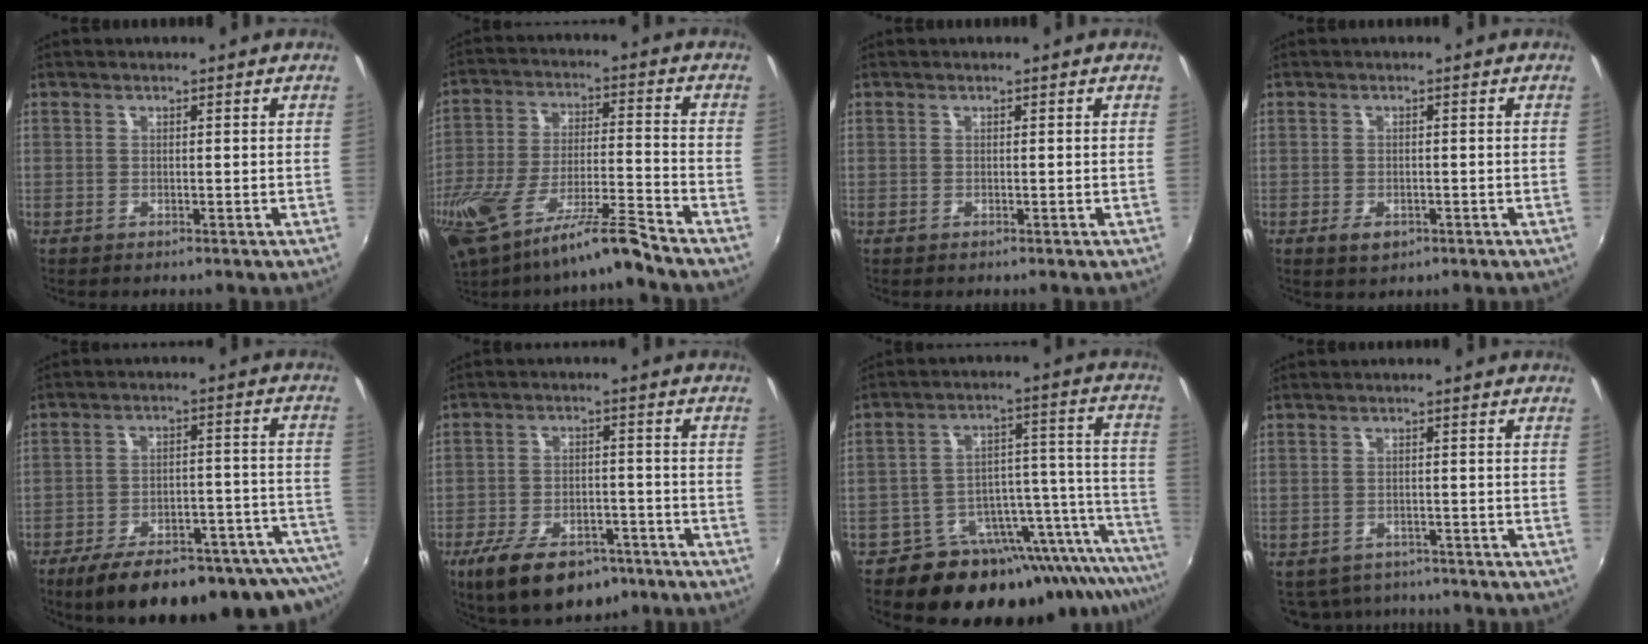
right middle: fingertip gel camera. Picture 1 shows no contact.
{"total": 16.4, "force": [-12.8, 0.9, 10.3], "torque": [-0.216, -0.032, -0.229]}
{"total": 0.0}
{"total": 2.6, "force": [-1.3, 1.6, 1.7], "torque": [-0.032, -0.005, -0.018]}
{"total": 24.9, "force": [-20.5, 5.7, 12.9], "torque": [-0.171, -0.029, -0.274]}
{"total": 15.5, "force": [-10.0, 7.8, 9.0], "torque": [-0.190, -0.012, -0.152]}
{"total": 22.9, "force": [-20.1, 7.1, 8.4], "torque": [-0.089, 0.017, -0.291]}
{"total": 6.4, "force": [-5.5, 2.9, 1.4], "torque": [-0.040, -0.009, -0.076]}